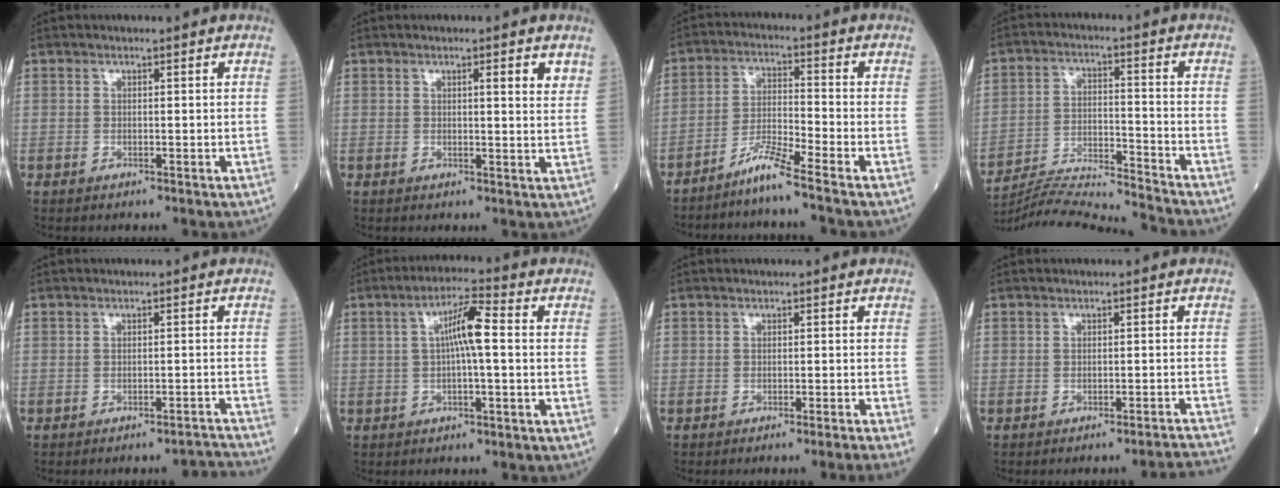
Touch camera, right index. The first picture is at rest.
{"total": 3.0, "force": [1.7, 0.3, 2.5], "torque": [-0.030, -0.008, 0.019]}
{"total": 5.6, "force": [-4.7, -1.4, 2.8], "torque": [-0.056, -0.024, -0.096]}
{"total": 14.2, "force": [-13.9, -1.6, 2.3], "torque": [-0.045, 0.005, -0.232]}
{"total": 4.0, "force": [-3.7, -1.6, -0.3], "torque": [0.018, 0.004, -0.045]}
{"total": 5.9, "force": [0.3, 0.4, 5.9], "torque": [-0.103, 0.015, 0.004]}
{"total": 4.3, "force": [-3.6, -1.8, 1.6], "torque": [-0.005, 0.001, -0.046]}
{"total": 6.6, "force": [-6.3, -1.9, 0.4], "torque": [0.010, -0.008, -0.073]}